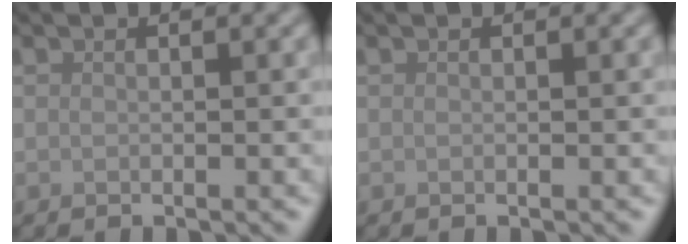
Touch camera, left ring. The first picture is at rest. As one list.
[{"total": 0.0}]